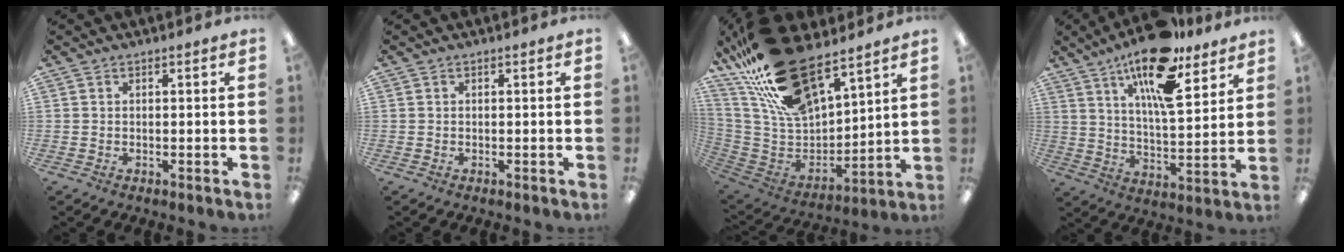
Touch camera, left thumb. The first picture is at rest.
{"total": 0.0}
{"total": 25.8, "force": [19.0, 10.5, 14.1], "torque": [-0.270, -0.101, 0.338]}
{"total": 18.1, "force": [11.9, 6.2, 12.1], "torque": [-0.203, -0.061, 0.197]}